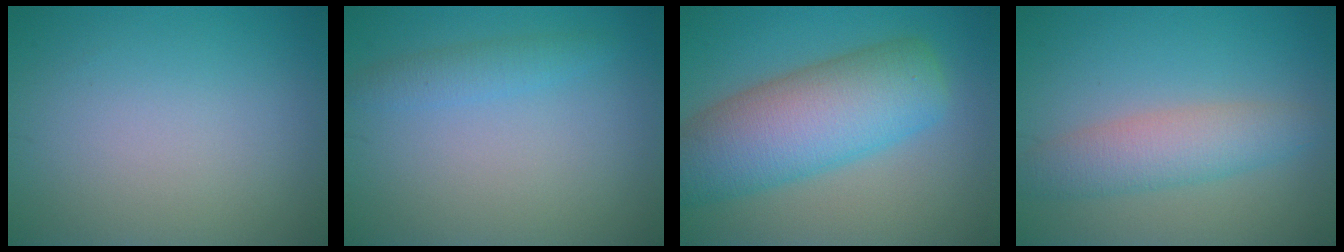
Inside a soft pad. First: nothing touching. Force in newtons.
{"total": 1.7, "press": 1.7, "slide": 0.0}
{"total": 9.6, "press": 9.6, "slide": 0.3}
{"total": 4.2, "press": 4.2, "slide": 0.3}